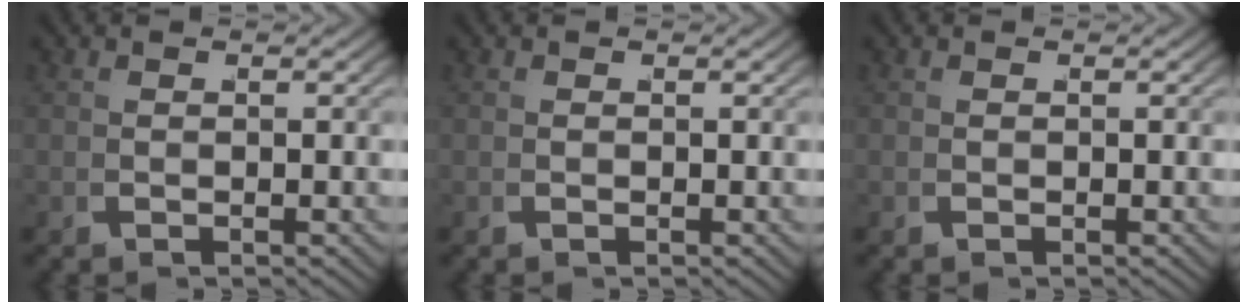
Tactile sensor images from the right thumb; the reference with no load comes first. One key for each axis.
{"total": 0.0}
{"total": 0.0}